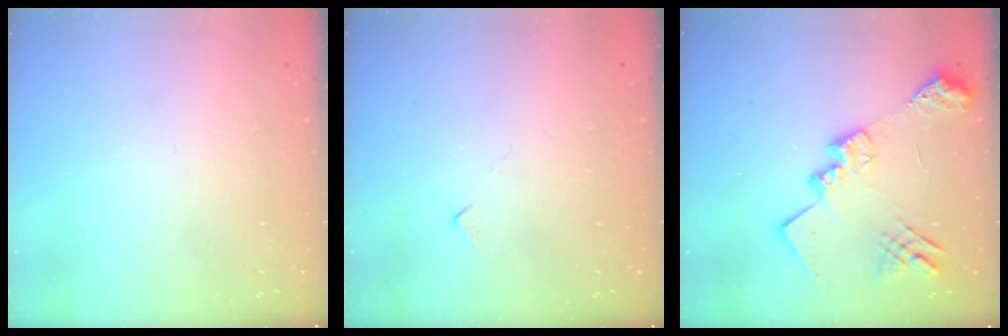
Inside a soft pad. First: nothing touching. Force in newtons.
{"total": 5.4, "press": 5.4, "slide": 0.7}
{"total": 18.4, "press": 18.4, "slide": 1.6}